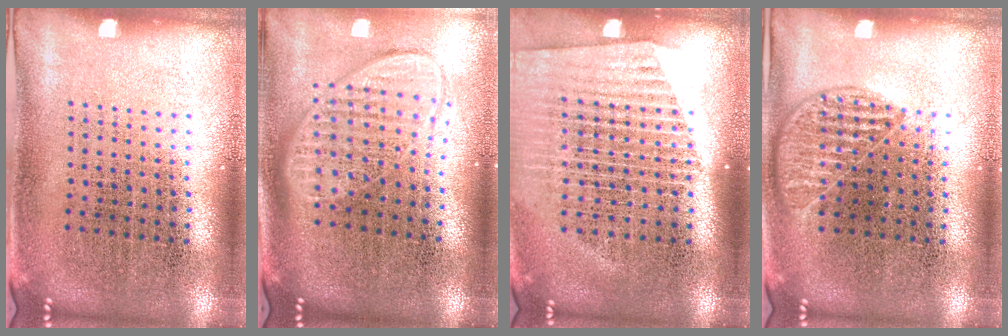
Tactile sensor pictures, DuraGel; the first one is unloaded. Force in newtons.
{"total": 2.0, "press": 1.5, "slide": 1.2}
{"total": 1.6, "press": 1.5, "slide": 0.5}
{"total": 1.0, "press": 0.9, "slide": 0.4}